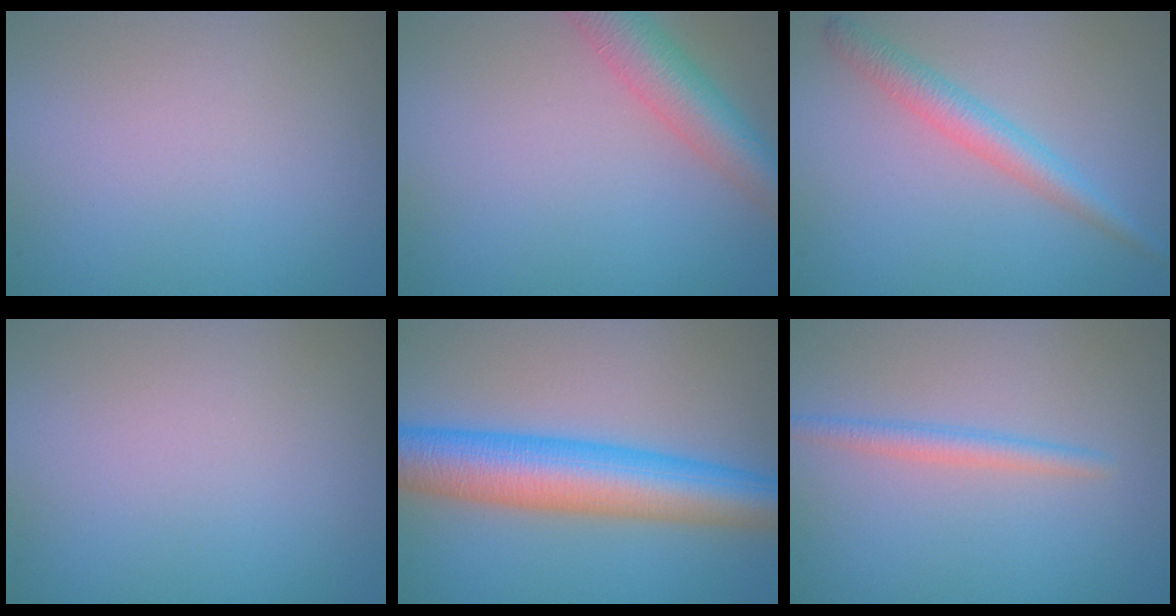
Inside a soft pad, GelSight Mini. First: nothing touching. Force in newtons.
{"total": 5.0, "press": 4.9, "slide": 0.2}
{"total": 3.0, "press": 3.0, "slide": 0.1}
{"total": 0.0}
{"total": 9.3, "press": 9.3, "slide": 0.1}
{"total": 1.9, "press": 1.9, "slide": 0.1}